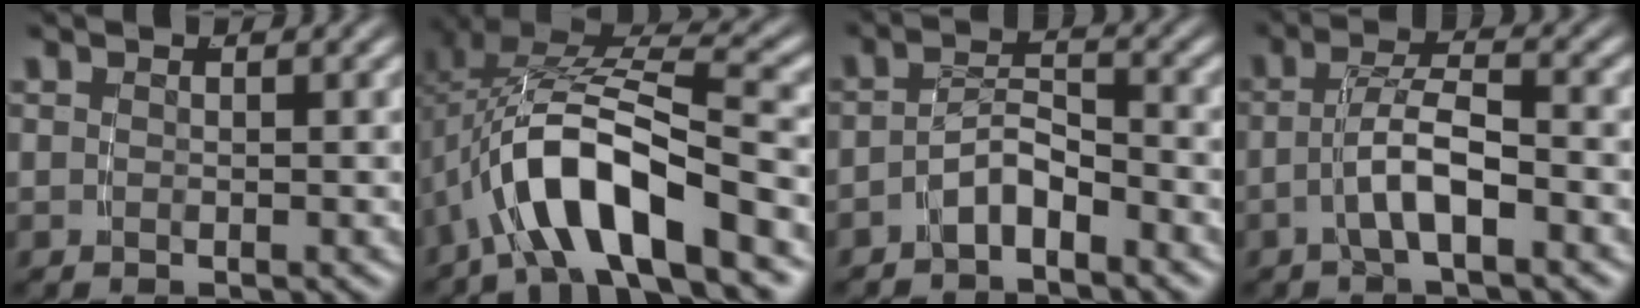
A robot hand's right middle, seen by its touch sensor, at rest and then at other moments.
{"total": 8.3, "force": [-1.8, 3.8, 7.1], "torque": [-0.156, -0.022, -0.013]}
{"total": 3.5, "force": [-2.8, 1.4, 1.6], "torque": [-0.025, -0.006, -0.050]}
{"total": 3.8, "force": [-1.7, 0.8, 3.3], "torque": [-0.056, 0.007, -0.031]}